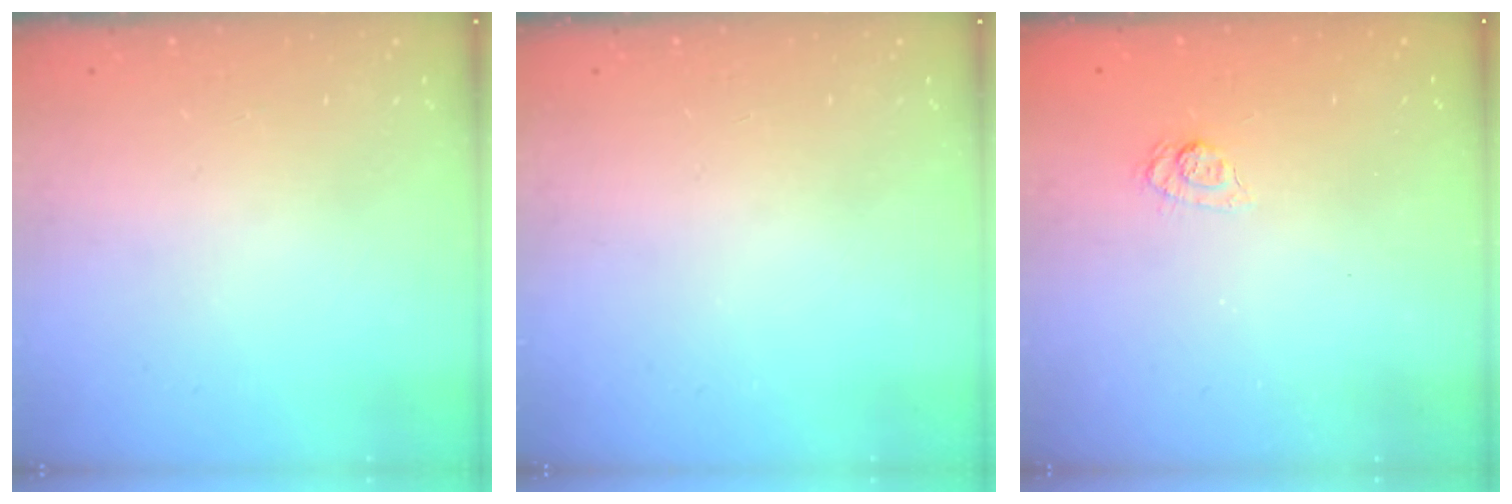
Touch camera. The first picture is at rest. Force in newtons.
{"total": 0.0}
{"total": 4.5, "press": 4.2, "slide": 1.7}